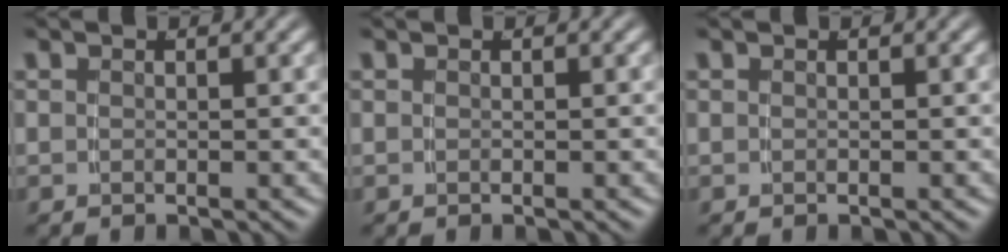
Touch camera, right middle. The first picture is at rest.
{"total": 0.0}
{"total": 0.0}